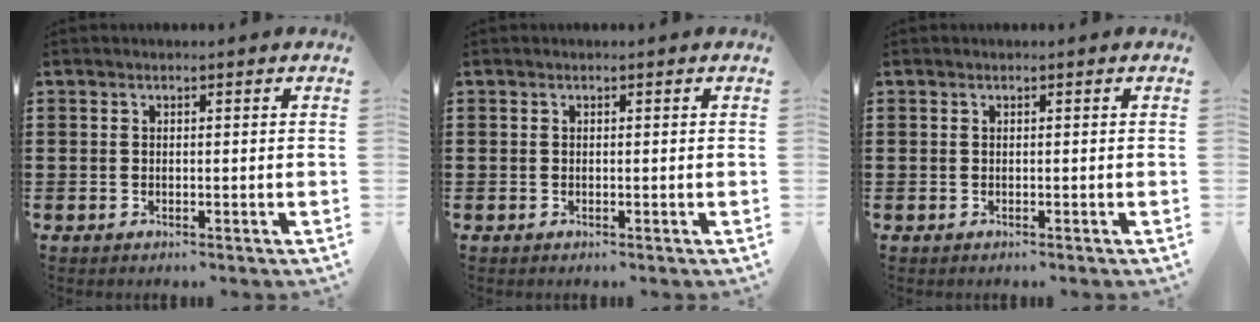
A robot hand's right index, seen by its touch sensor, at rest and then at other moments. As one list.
[{"total": 0.0}, {"total": 0.0}]